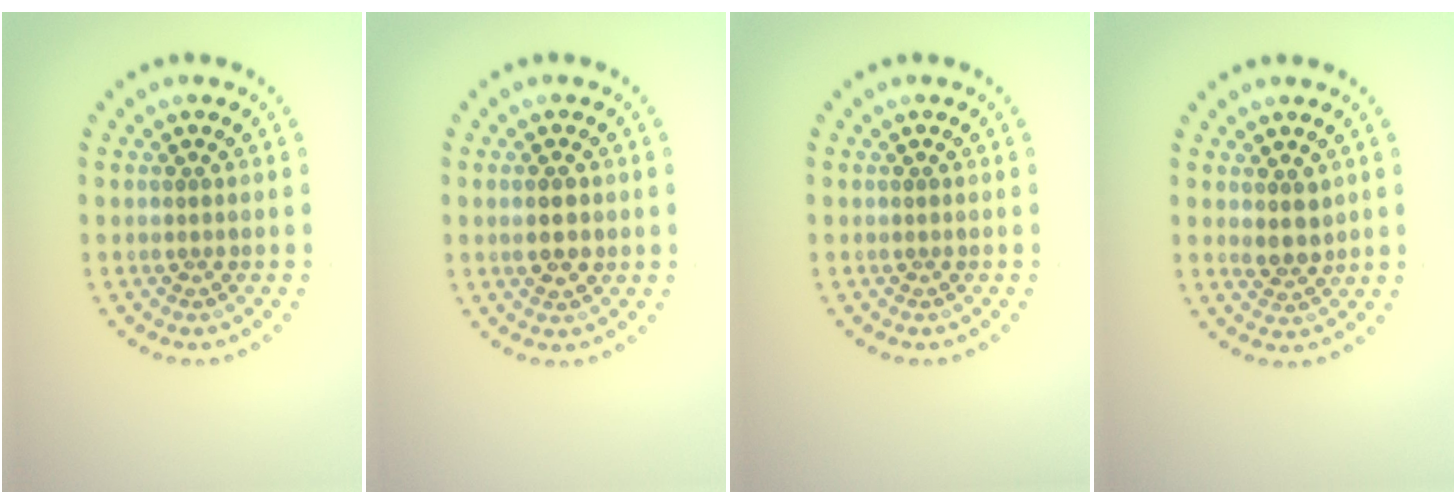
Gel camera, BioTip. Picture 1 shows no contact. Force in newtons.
{"total": 2.1, "press": 2.1, "slide": 0.2}
{"total": 0.0}
{"total": 2.0, "press": 1.7, "slide": 0.9}